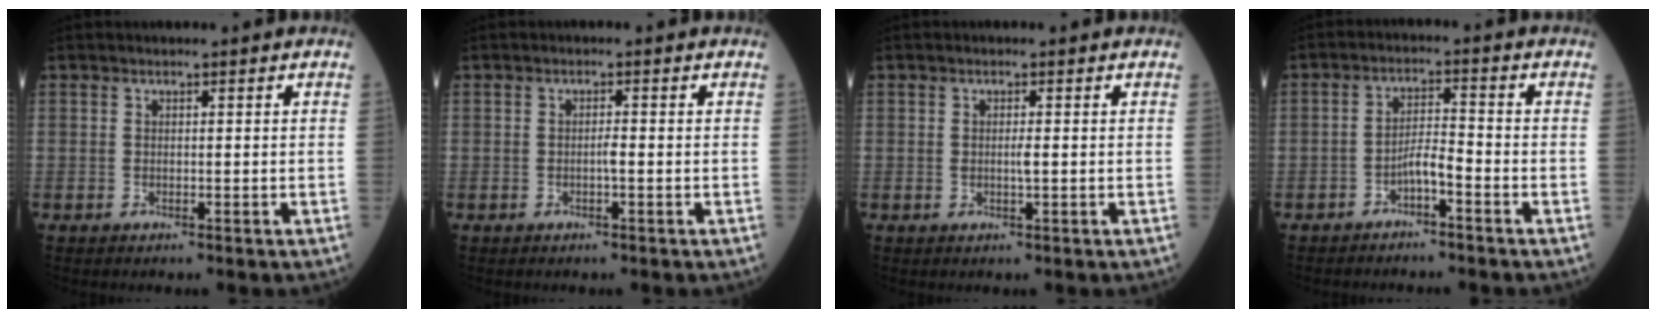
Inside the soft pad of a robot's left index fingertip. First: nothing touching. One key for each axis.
{"total": 1.0, "fx": -0.3, "fy": 0.1, "fz": 1.0, "tx": -0.019, "ty": 0.001, "tz": -0.005}
{"total": 1.2, "fx": 0.0, "fy": 0.1, "fz": 1.2, "tx": -0.025, "ty": -0.002, "tz": 0.000}
{"total": 3.4, "fx": -2.2, "fy": 0.4, "fz": 2.5, "tx": -0.046, "ty": 0.005, "tz": -0.041}